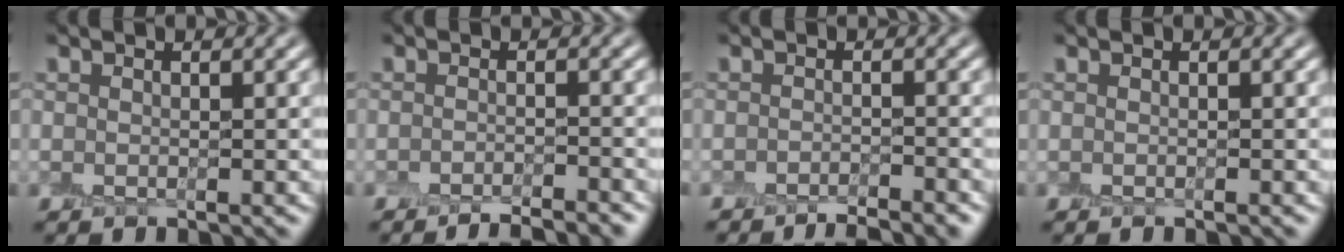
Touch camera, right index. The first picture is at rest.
{"total": 3.3, "force": [-3.0, 0.3, 1.4], "torque": [-0.021, 0.004, -0.040]}
{"total": 2.8, "force": [-2.6, 0.1, 1.1], "torque": [-0.015, 0.001, -0.038]}
{"total": 0.0}